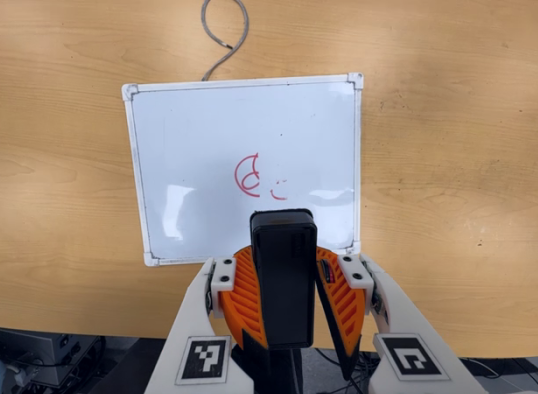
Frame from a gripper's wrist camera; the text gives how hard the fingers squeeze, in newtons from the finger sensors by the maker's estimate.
{"total": 10.5, "left": 11.2, "right": 9.7}